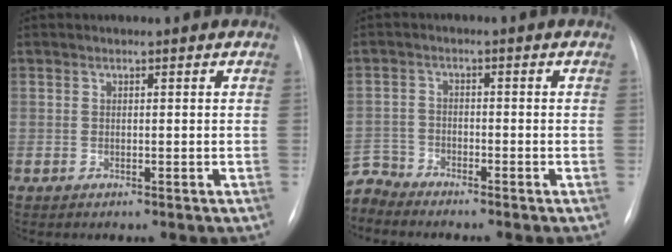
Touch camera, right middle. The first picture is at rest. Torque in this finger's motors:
{"motor_torque": [-0.22, -0.28, -0.03, -0.02]}